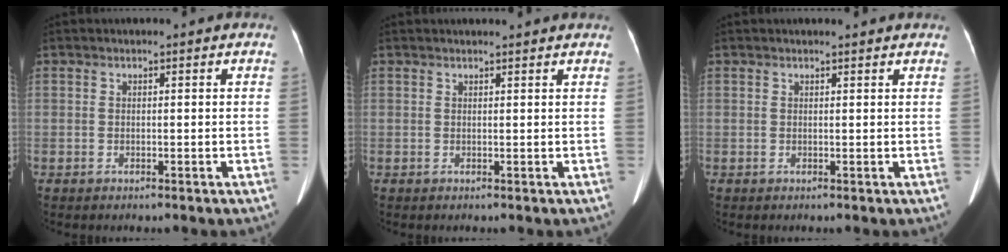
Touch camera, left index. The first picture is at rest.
{"total": 3.3, "force": [3.1, 0.0, 0.9], "torque": [-0.013, 0.017, 0.034]}
{"total": 1.9, "force": [1.8, 0.2, 0.6], "torque": [-0.012, 0.008, 0.021]}